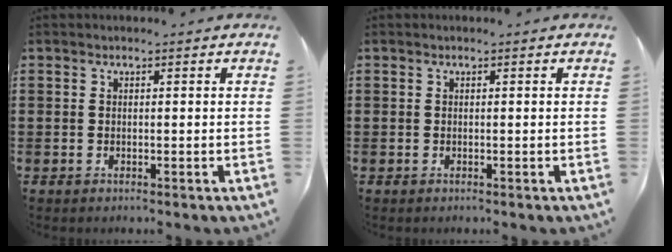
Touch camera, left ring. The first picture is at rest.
{"total": 0.0}